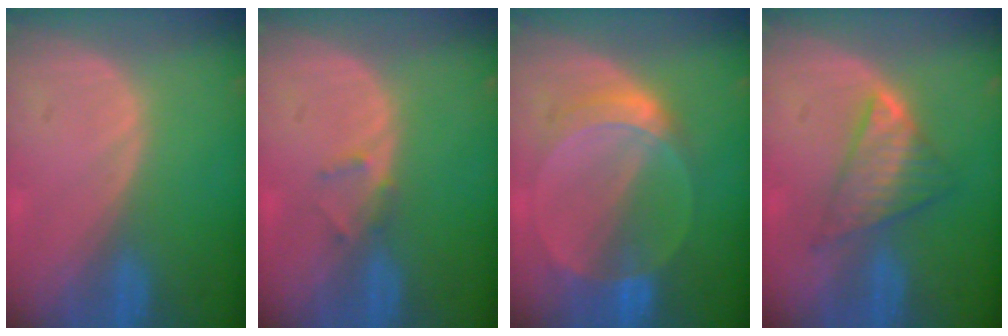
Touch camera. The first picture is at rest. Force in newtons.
{"total": 1.3, "press": 1.1, "slide": 0.8}
{"total": 6.2, "press": 5.7, "slide": 2.5}
{"total": 5.8, "press": 5.7, "slide": 1.1}